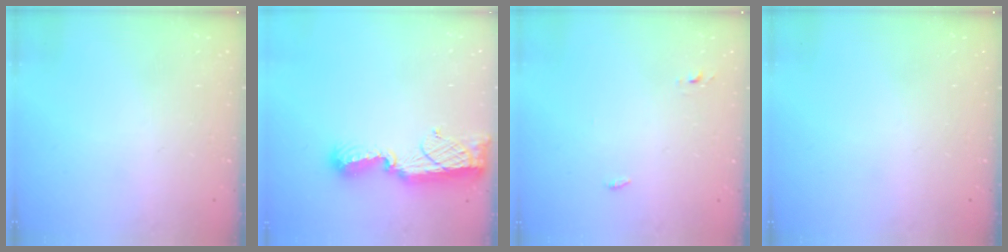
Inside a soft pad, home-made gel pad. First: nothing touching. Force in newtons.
{"total": 11.3, "press": 11.3, "slide": 0.8}
{"total": 2.8, "press": 2.6, "slide": 0.9}
{"total": 0.0}